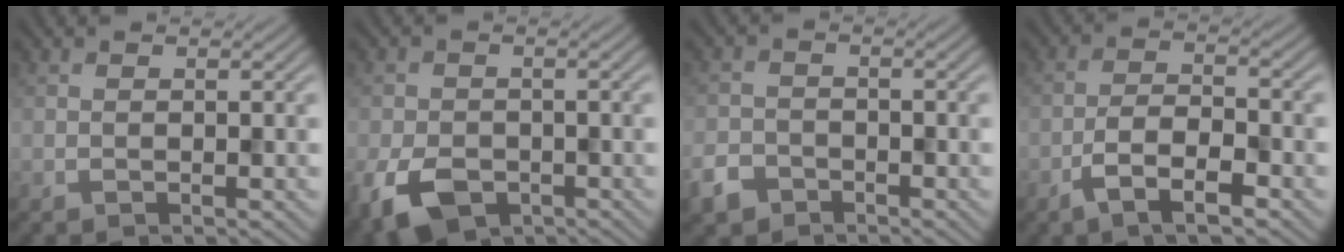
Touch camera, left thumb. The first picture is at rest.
{"total": 7.2, "force": [-3.4, 4.8, 4.0], "torque": [-0.098, -0.021, -0.065]}
{"total": 3.6, "force": [-2.5, 2.3, 1.1], "torque": [-0.031, -0.004, -0.058]}
{"total": 5.4, "force": [-3.1, 1.8, 4.0], "torque": [-0.082, 0.005, -0.067]}